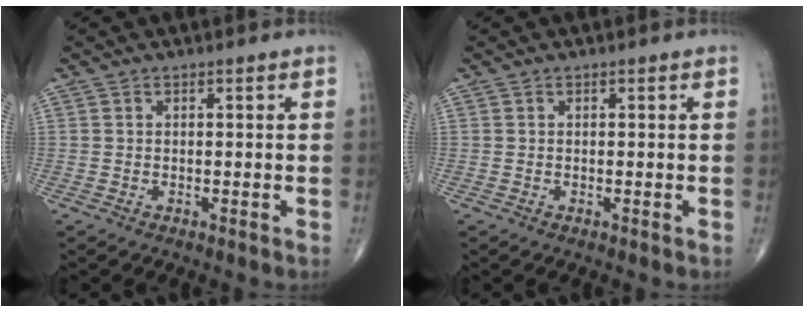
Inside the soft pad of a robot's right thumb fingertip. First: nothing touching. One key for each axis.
{"total": 0.0}